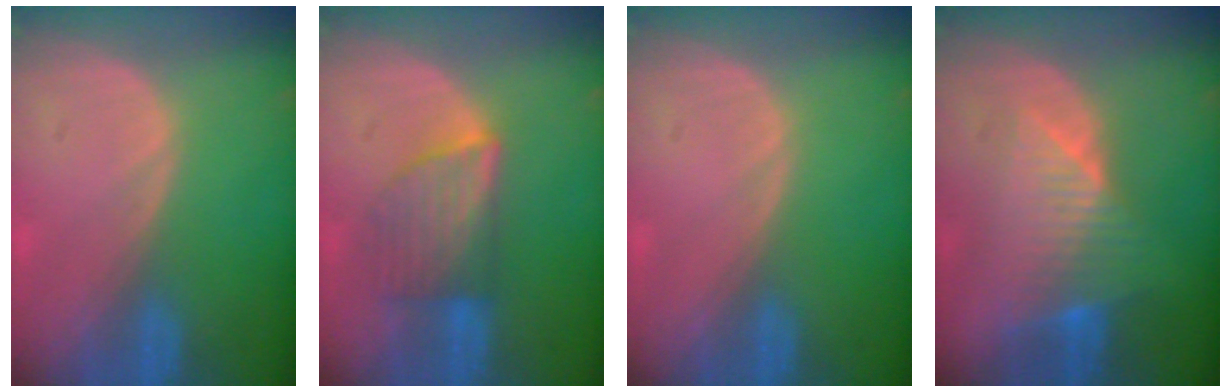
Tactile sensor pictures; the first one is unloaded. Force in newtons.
{"total": 6.1, "press": 6.1, "slide": 0.3}
{"total": 0.0}
{"total": 8.3, "press": 7.1, "slide": 4.2}